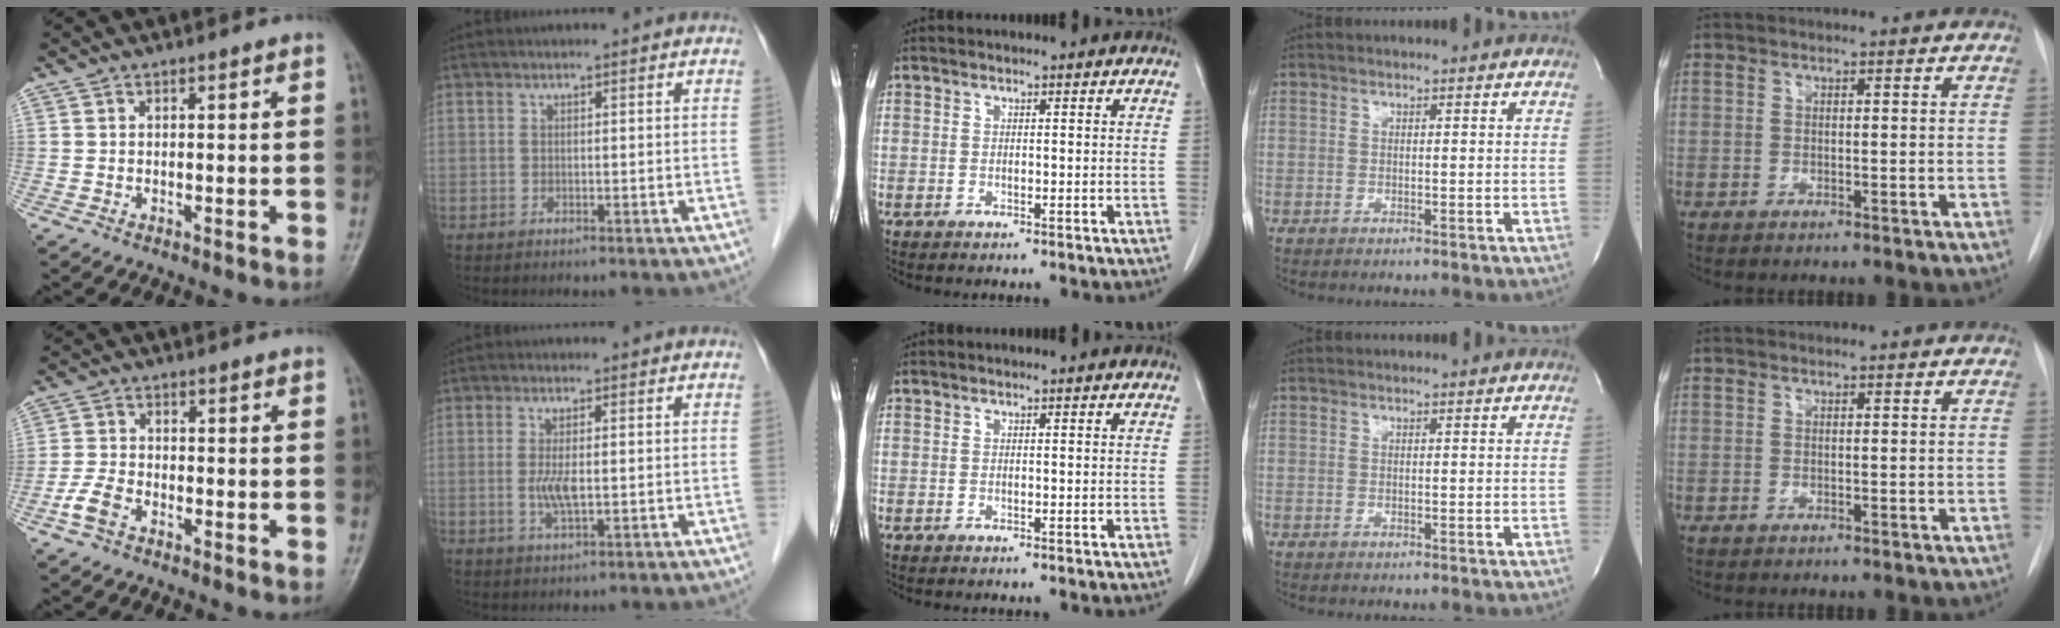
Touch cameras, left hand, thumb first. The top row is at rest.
{"thumb": {"total": 4.1, "force": [-2.6, 2.2, 2.3], "torque": [-0.056, 0.011, -0.055]}, "index": {"total": 3.8, "force": [-0.3, 0.8, 3.7], "torque": [-0.080, -0.005, -0.004]}}